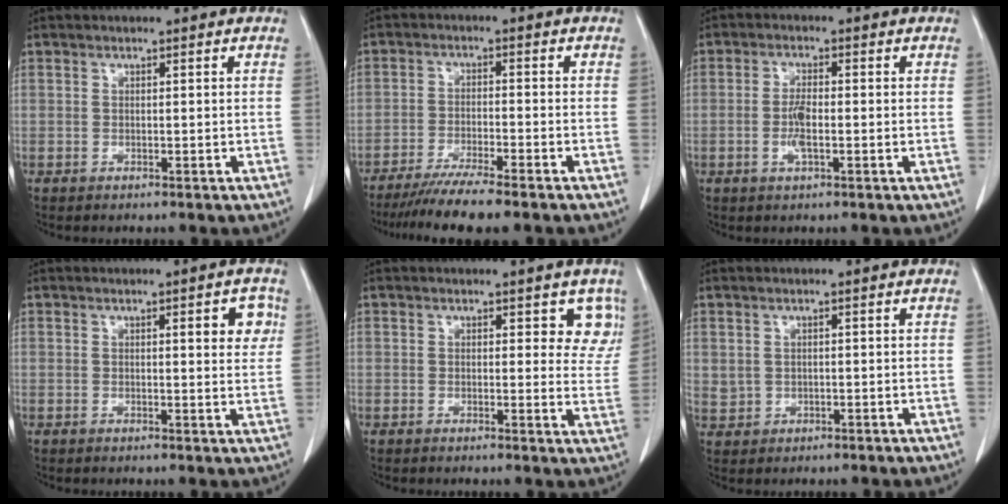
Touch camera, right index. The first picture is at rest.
{"total": 7.4, "force": [-6.1, -0.4, 4.0], "torque": [-0.063, -0.022, -0.103]}
{"total": 3.5, "force": [-0.8, 0.9, 3.3], "torque": [-0.071, -0.002, -0.015]}
{"total": 4.1, "force": [1.5, 1.1, 3.7], "torque": [-0.039, -0.002, 0.016]}
{"total": 4.8, "force": [3.0, 2.6, 2.8], "torque": [-0.004, -0.009, 0.019]}
{"total": 1.8, "force": [0.4, 1.7, 0.7], "torque": [-0.015, 0.002, 0.015]}